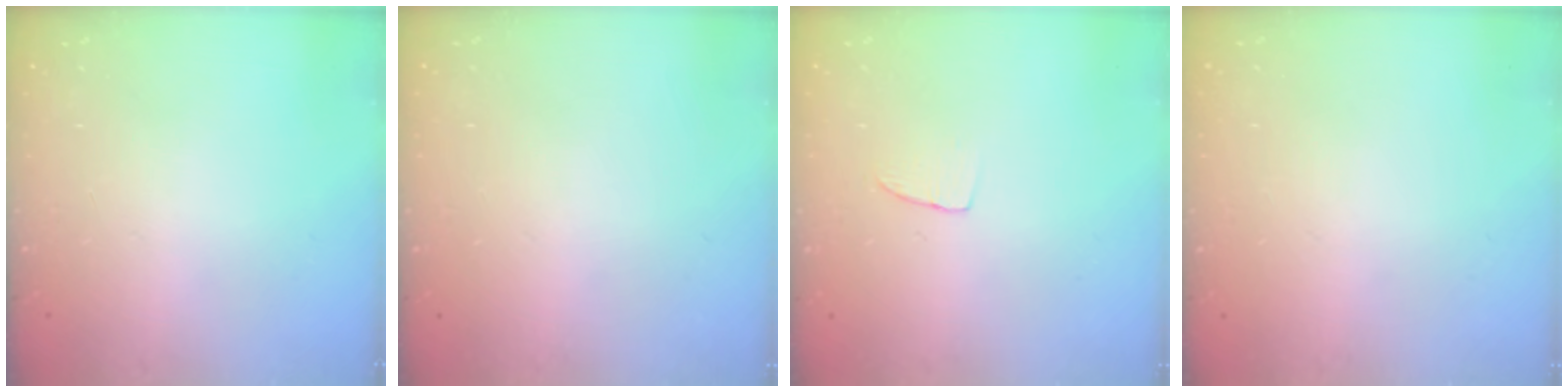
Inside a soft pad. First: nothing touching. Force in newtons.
{"total": 0.0}
{"total": 3.3, "press": 3.3, "slide": 0.2}
{"total": 0.0}